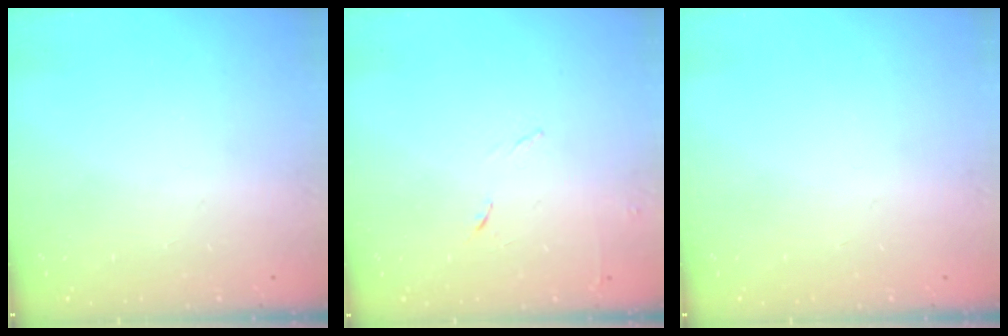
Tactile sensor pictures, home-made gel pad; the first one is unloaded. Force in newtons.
{"total": 4.8, "press": 4.7, "slide": 0.8}
{"total": 0.0}